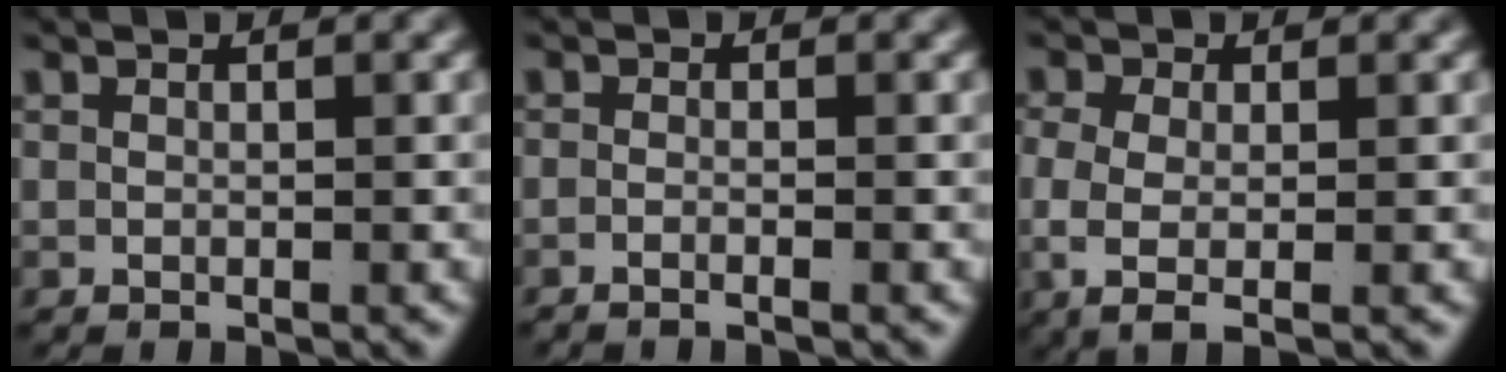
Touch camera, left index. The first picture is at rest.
{"total": 1.4, "force": [-1.3, -0.1, 0.7], "torque": [-0.019, -0.006, -0.022]}
{"total": 3.9, "force": [-0.7, 1.9, 3.4], "torque": [-0.088, -0.024, 0.003]}